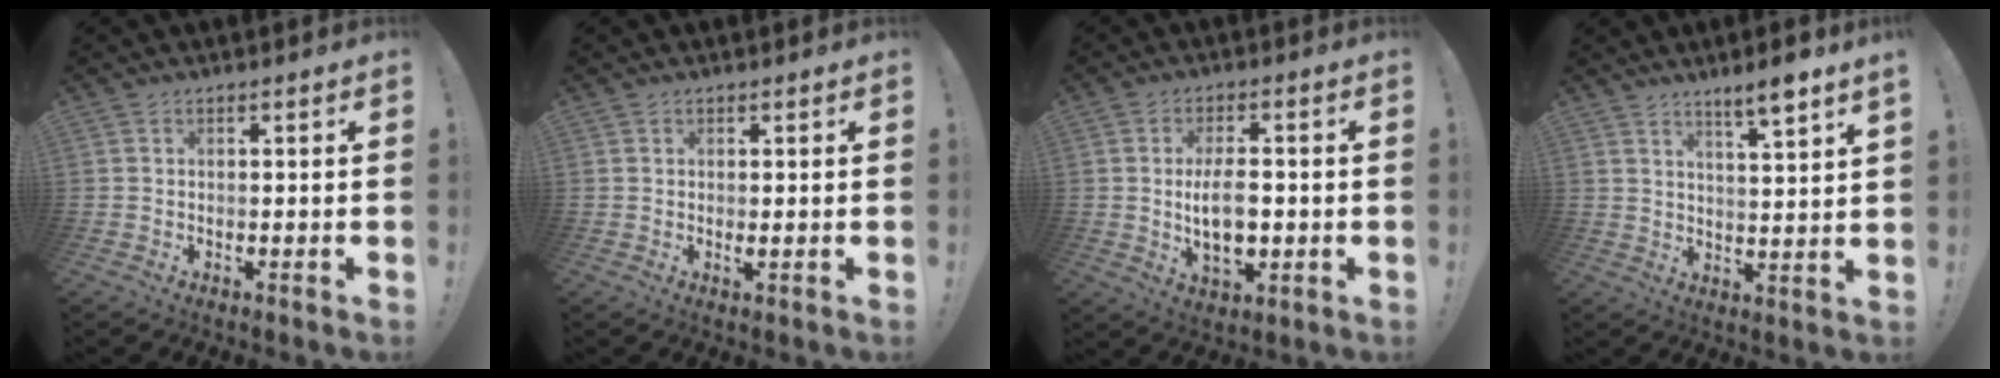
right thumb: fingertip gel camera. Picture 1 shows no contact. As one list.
[{"total": 0.8, "force": [0.3, 0.1, 0.7], "torque": [-0.006, -0.006, 0.004]}, {"total": 10.5, "force": [-1.0, 5.6, 8.8], "torque": [-0.150, -0.004, -0.018]}, {"total": 6.3, "force": [4.7, -0.4, 4.3], "torque": [-0.063, -0.032, 0.075]}]